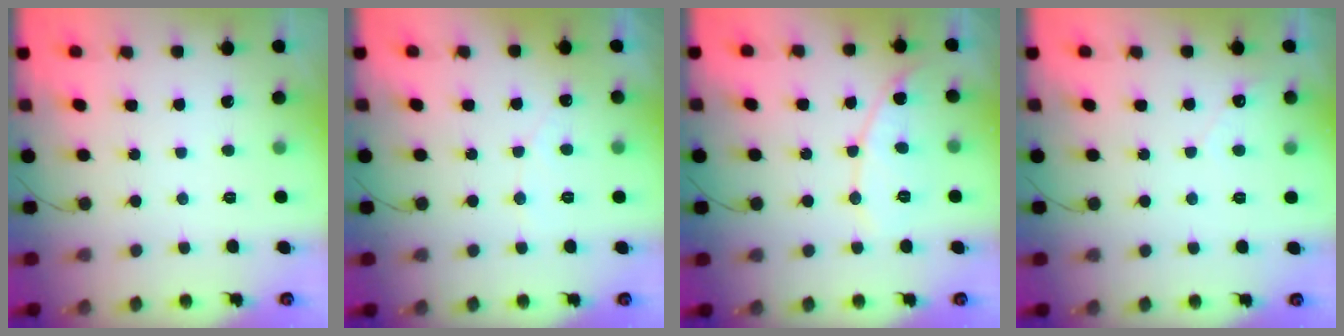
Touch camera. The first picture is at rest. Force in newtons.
{"total": 3.0, "press": 3.0, "slide": 0.1}
{"total": 8.3, "press": 8.3, "slide": 0.3}
{"total": 1.7, "press": 1.7, "slide": 0.1}